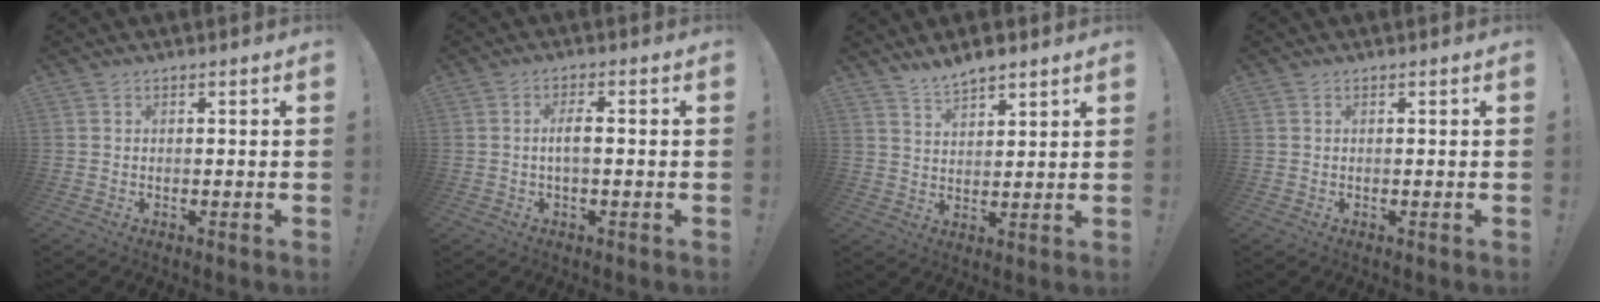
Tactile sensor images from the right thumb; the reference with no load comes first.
{"total": 4.0, "force": [-0.1, 1.0, 3.8], "torque": [-0.069, 0.000, -0.007]}
{"total": 5.6, "force": [4.9, 1.7, 2.1], "torque": [-0.030, -0.030, 0.087]}
{"total": 0.0}